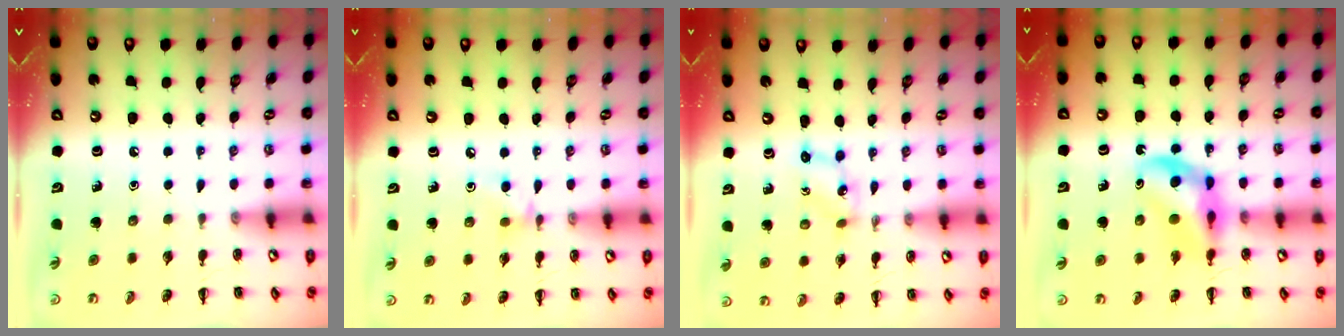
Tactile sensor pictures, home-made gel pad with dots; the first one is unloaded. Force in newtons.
{"total": 3.8, "press": 3.6, "slide": 1.4}
{"total": 1.7, "press": 1.6, "slide": 0.6}
{"total": 8.7, "press": 8.2, "slide": 2.8}